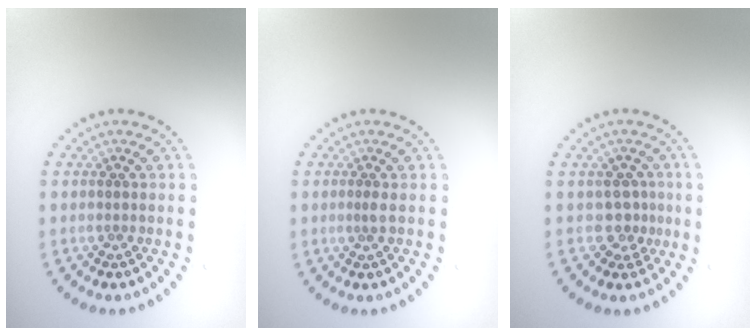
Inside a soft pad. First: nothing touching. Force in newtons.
{"total": 0.9, "press": 0.5, "slide": 0.8}
{"total": 2.0, "press": 1.4, "slide": 1.5}